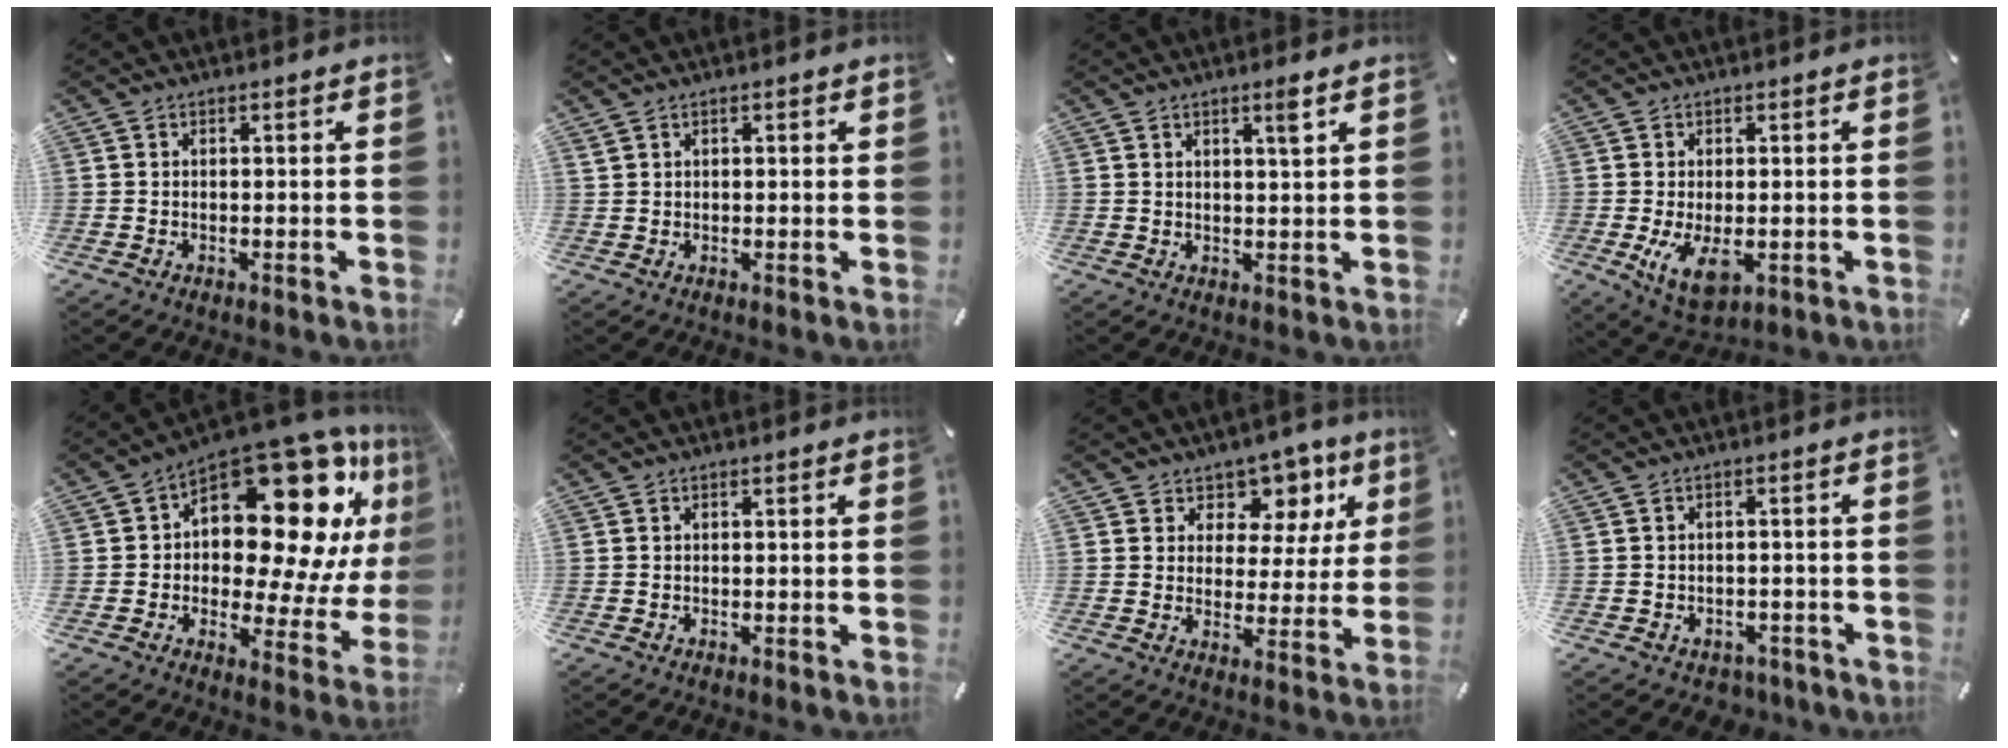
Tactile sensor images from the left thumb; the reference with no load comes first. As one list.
[{"total": 1.3, "force": [0.8, 0.9, 0.5], "torque": [-0.010, 0.002, 0.015]}, {"total": 3.2, "force": [2.0, 0.2, 2.5], "torque": [-0.044, -0.003, 0.031]}, {"total": 7.3, "force": [-1.1, 4.2, 5.8], "torque": [-0.105, -0.013, -0.021]}, {"total": 23.3, "force": [10.8, 11.6, 17.0], "torque": [-0.236, -0.099, 0.180]}, {"total": 0.0}, {"total": 8.7, "force": [5.7, 6.0, 2.6], "torque": [-0.031, -0.047, 0.099]}, {"total": 2.6, "force": [-1.6, 1.9, 0.6], "torque": [-0.012, 0.010, -0.034]}]